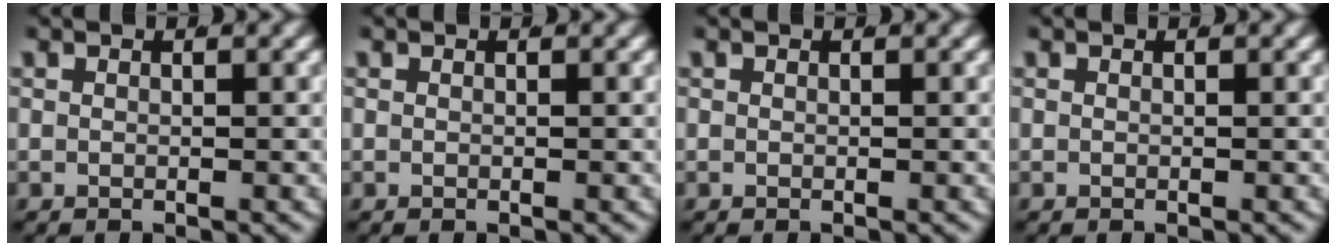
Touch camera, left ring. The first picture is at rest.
{"total": 0.0}
{"total": 0.0}
{"total": 0.0}